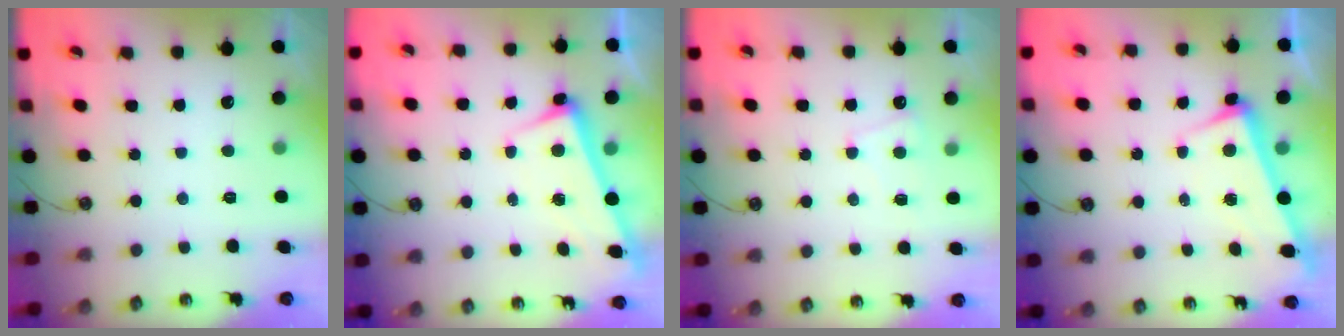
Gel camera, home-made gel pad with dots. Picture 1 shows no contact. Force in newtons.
{"total": 2.6, "press": 2.5, "slide": 0.7}
{"total": 1.7, "press": 1.6, "slide": 0.4}
{"total": 3.3, "press": 3.1, "slide": 0.9}